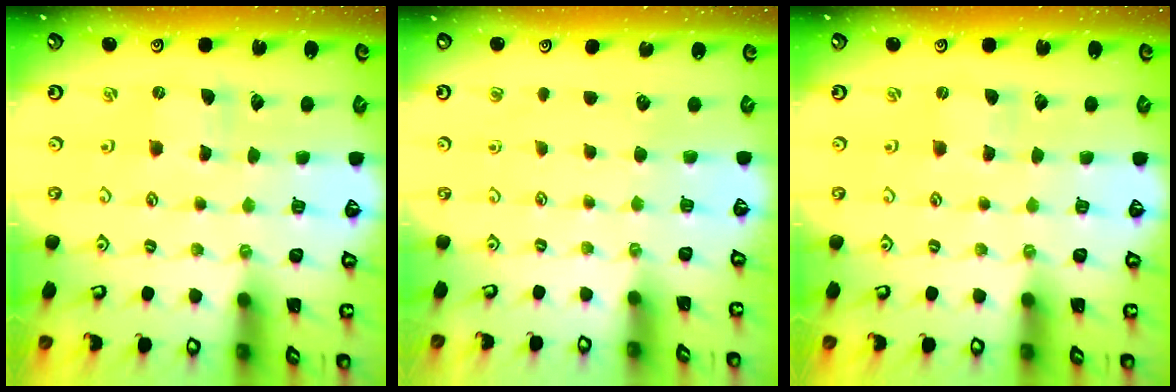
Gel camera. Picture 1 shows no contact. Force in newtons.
{"total": 0.0}
{"total": 0.0}